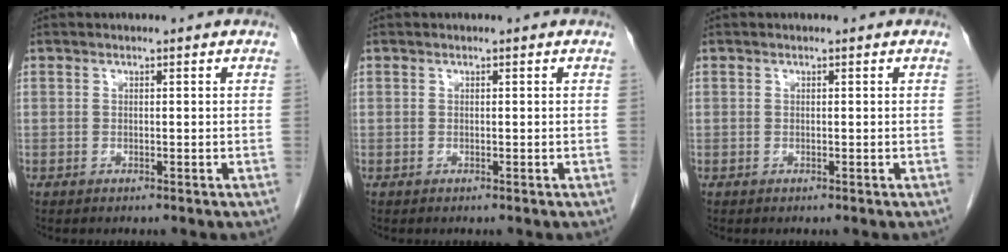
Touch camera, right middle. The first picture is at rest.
{"total": 0.0}
{"total": 0.0}